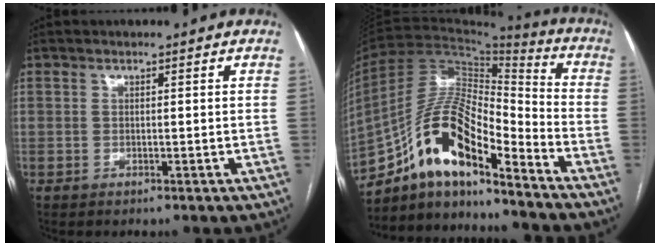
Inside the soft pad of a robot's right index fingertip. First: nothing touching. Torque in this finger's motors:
{"motor_torque": [1.06, -1.08, 1.05, 0.21]}